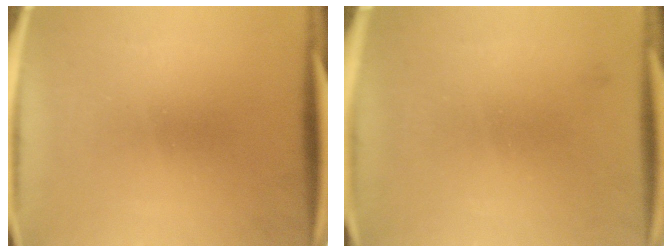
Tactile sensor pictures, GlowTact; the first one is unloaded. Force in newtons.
{"total": 1.1}